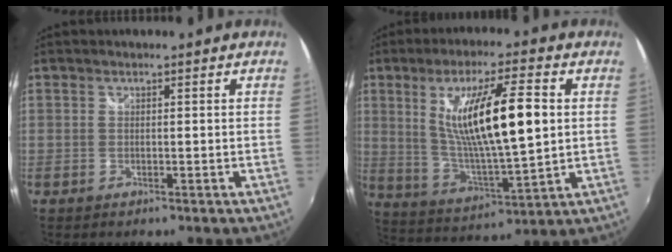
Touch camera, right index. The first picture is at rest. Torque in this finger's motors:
{"motor_torque": [1.35, 0.79, 1.05, 0.21]}